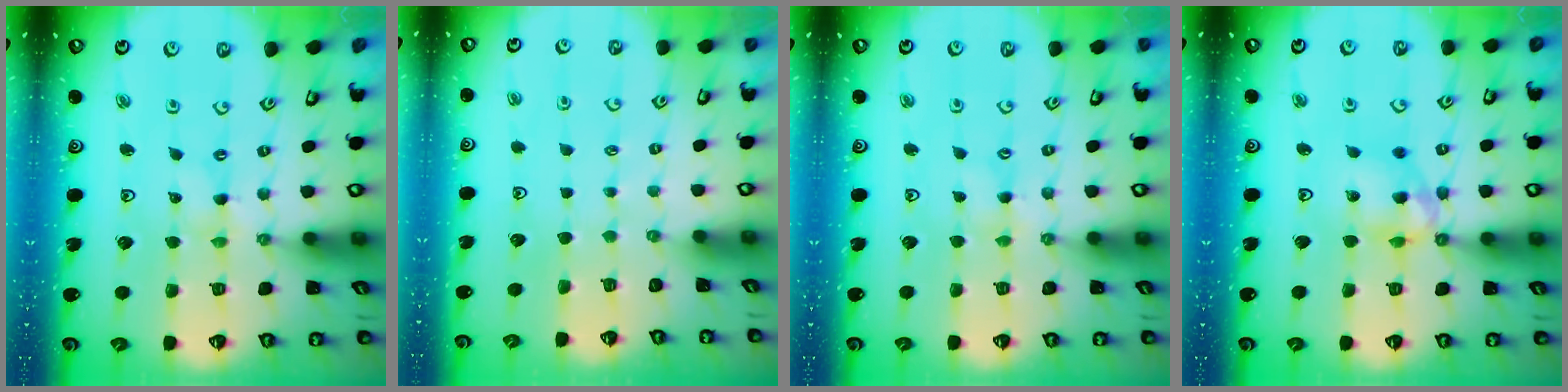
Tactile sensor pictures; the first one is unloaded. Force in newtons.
{"total": 0.6, "press": 0.6, "slide": 0.1}
{"total": 1.3, "press": 1.3, "slide": 0.3}
{"total": 12.3, "press": 12.0, "slide": 2.7}